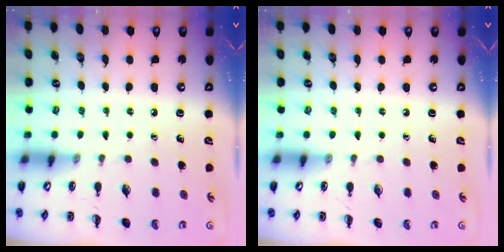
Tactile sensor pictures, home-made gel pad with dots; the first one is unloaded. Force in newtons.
{"total": 0.0}